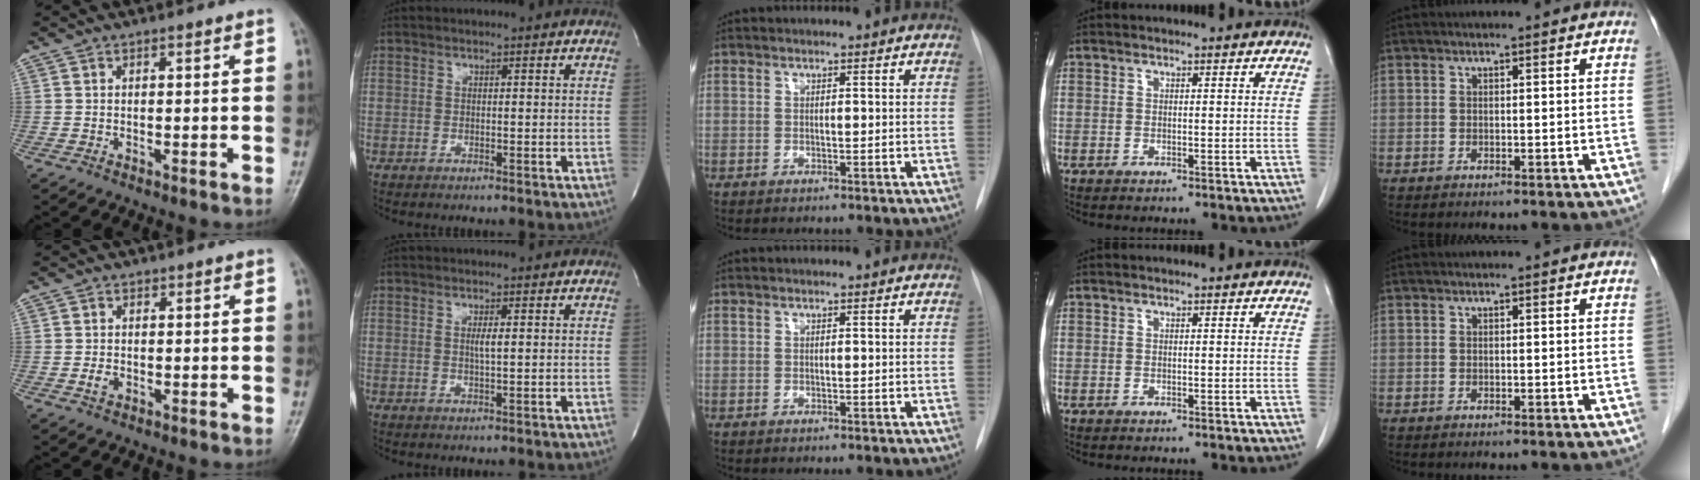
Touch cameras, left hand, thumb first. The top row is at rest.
{"thumb": {"total": 1.7, "force": [-0.4, 1.3, 1.0], "torque": [-0.013, 0.001, -0.009]}, "index": {"total": 1.5, "force": [0.1, 0.0, 1.5], "torque": [-0.033, -0.003, 0.001]}}